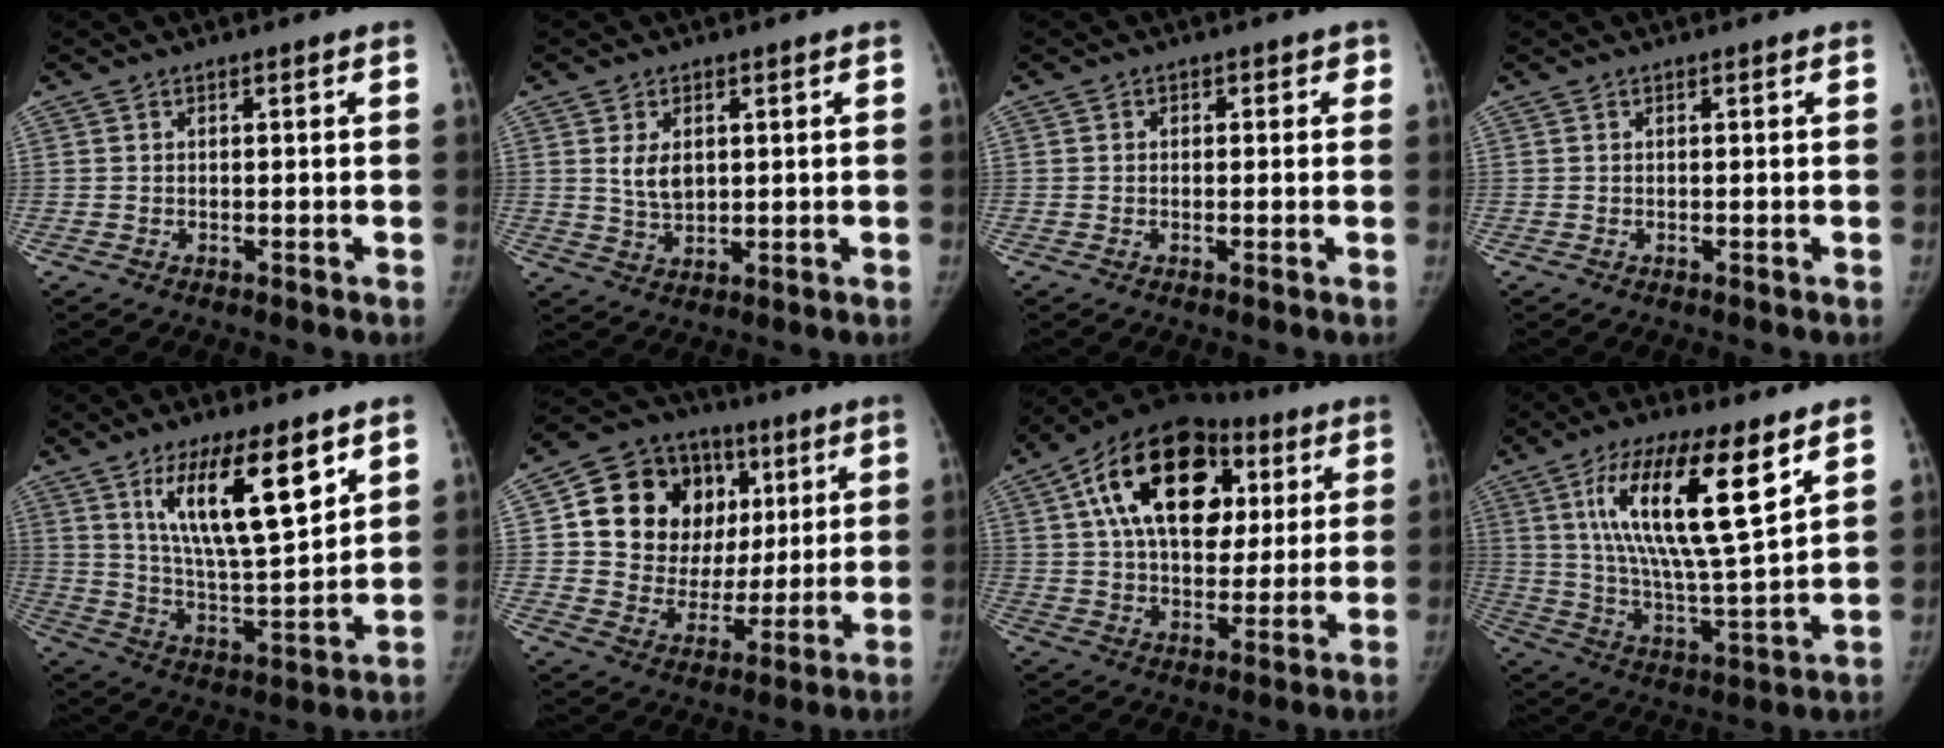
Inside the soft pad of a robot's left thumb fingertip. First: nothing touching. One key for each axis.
{"total": 4.8, "fx": 1.3, "fy": 3.1, "fz": 3.4, "tx": -0.048, "ty": -0.012, "tz": 0.031}
{"total": 1.5, "fx": 0.3, "fy": 1.4, "fz": 0.4, "tx": 0.016, "ty": 0.003, "tz": -0.004}
{"total": 0.0}
{"total": 17.4, "fx": 8.9, "fy": 4.9, "fz": 14.1, "tx": -0.216, "ty": -0.050, "tz": 0.164}
{"total": 20.8, "fx": 5.9, "fy": 16.4, "fz": 11.4, "tx": -0.143, "ty": 0.019, "tz": 0.112}
{"total": 24.3, "fx": 8.3, "fy": 15.5, "fz": 16.8, "tx": -0.247, "ty": 0.018, "tz": 0.129}
{"total": 20.0, "fx": 9.0, "fy": 5.0, "fz": 17.2, "tx": -0.297, "ty": -0.041, "tz": 0.156}